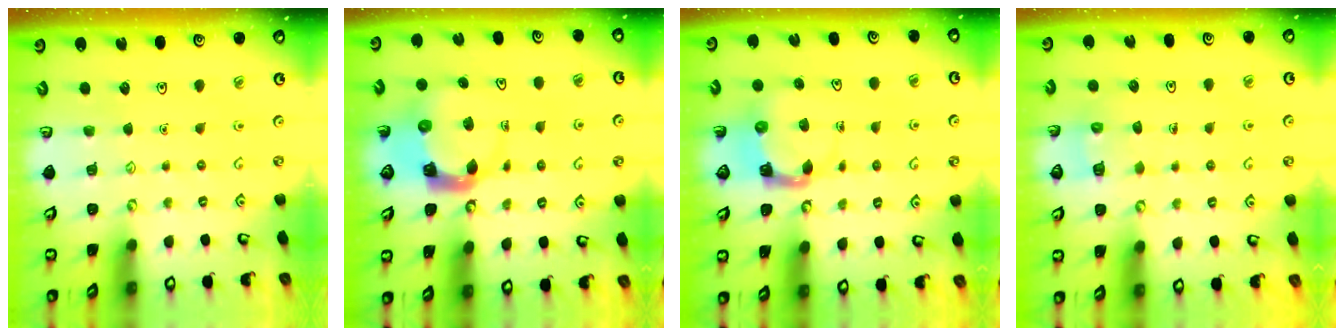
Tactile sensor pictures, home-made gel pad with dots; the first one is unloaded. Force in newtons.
{"total": 4.3, "press": 4.3, "slide": 0.5}
{"total": 3.7, "press": 3.7, "slide": 0.6}
{"total": 3.9, "press": 3.9, "slide": 0.4}